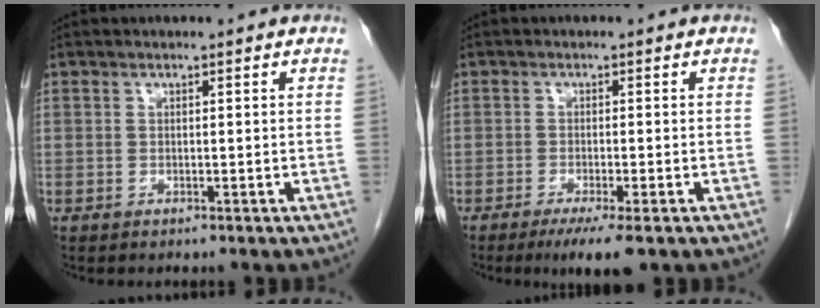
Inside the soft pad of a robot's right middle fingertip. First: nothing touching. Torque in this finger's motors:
{"motor_torque": [0.84, -0.50, 0.19, 0.06]}